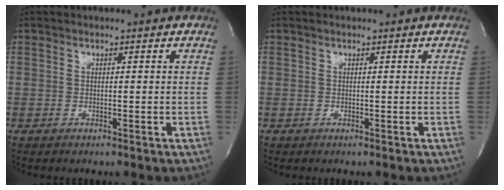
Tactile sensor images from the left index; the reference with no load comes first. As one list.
[{"total": 0.0}]